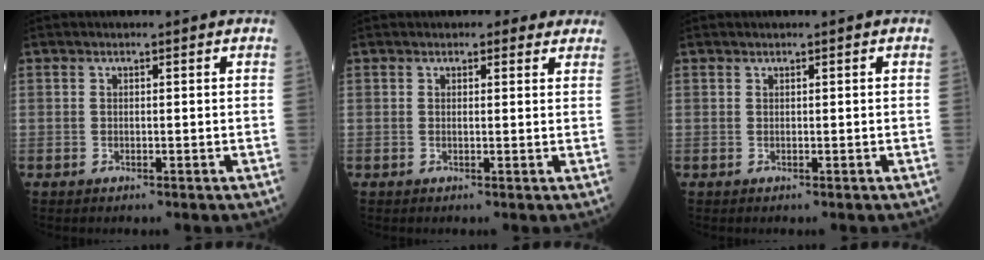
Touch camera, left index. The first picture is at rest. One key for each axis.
{"total": 3.3, "fx": 2.8, "fy": 1.5, "fz": 0.9, "tx": -0.004, "ty": 0.003, "tz": 0.022}
{"total": 0.0}